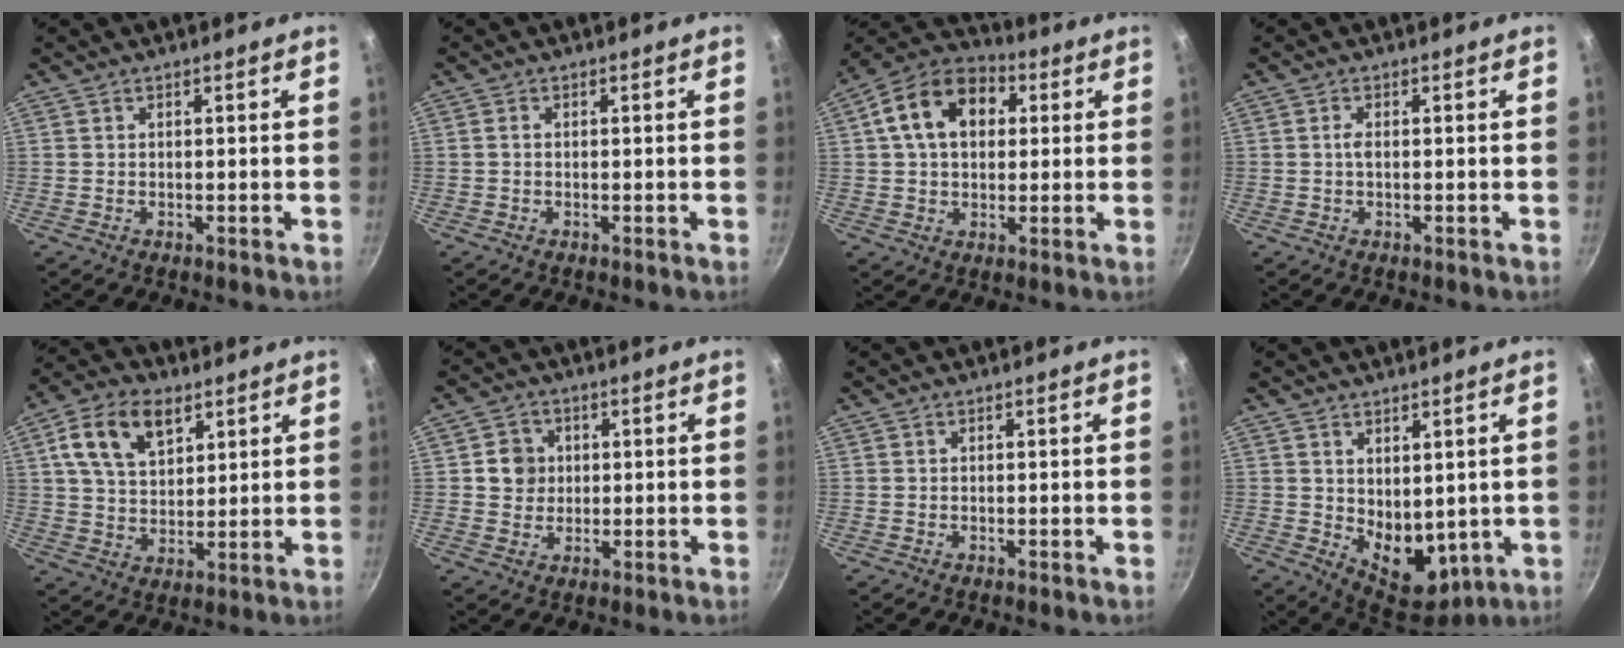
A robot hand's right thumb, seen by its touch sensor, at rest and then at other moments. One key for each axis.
{"total": 0.9, "fx": -0.1, "fy": 0.7, "fz": 0.6, "tx": -0.010, "ty": 0.004, "tz": -0.002}
{"total": 14.5, "fx": 3.5, "fy": 10.2, "fz": 9.6, "tx": -0.137, "ty": 0.023, "tz": 0.039}
{"total": 1.3, "fx": 0.0, "fy": 0.5, "fz": 1.1, "tx": -0.023, "ty": 0.003, "tz": -0.002}
{"total": 12.6, "fx": 5.5, "fy": 7.8, "fz": 8.2, "tx": -0.126, "ty": -0.009, "tz": 0.094}
{"total": 5.2, "fx": 0.8, "fy": 4.9, "fz": 1.7, "tx": 0.005, "ty": 0.004, "tz": 0.008}
{"total": 0.0}
{"total": 10.0, "fx": 1.2, "fy": 6.6, "fz": 7.3, "tx": -0.076, "ty": -0.035, "tz": 0.040}